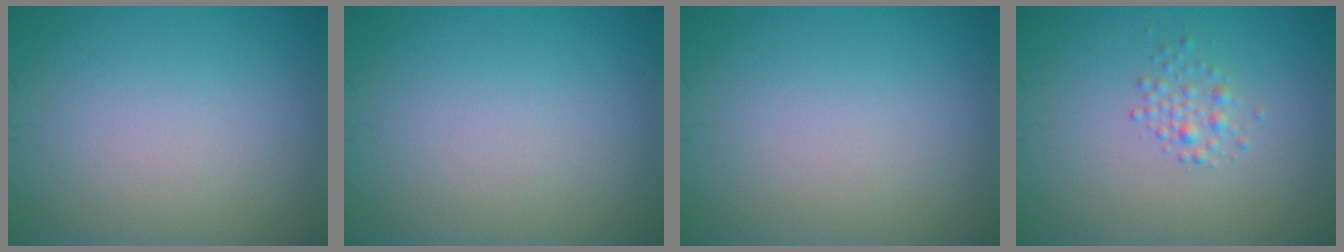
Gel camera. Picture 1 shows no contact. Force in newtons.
{"total": 0.0}
{"total": 0.0}
{"total": 1.4, "press": 1.4, "slide": 0.1}